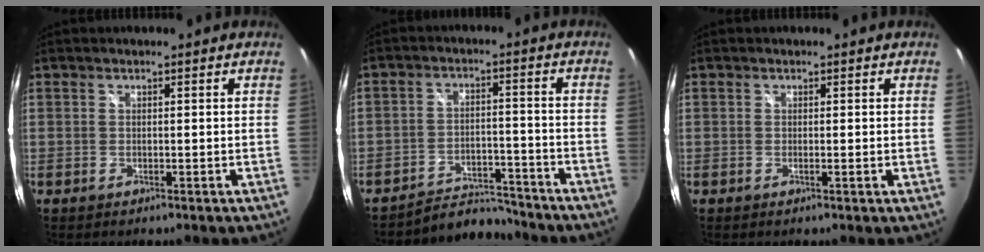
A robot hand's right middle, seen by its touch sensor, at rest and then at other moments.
{"total": 6.9, "force": [-6.7, 1.2, -0.5], "torque": [-0.007, 0.020, -0.107]}
{"total": 0.9, "force": [0.5, -0.3, 0.6], "torque": [-0.008, 0.000, 0.009]}